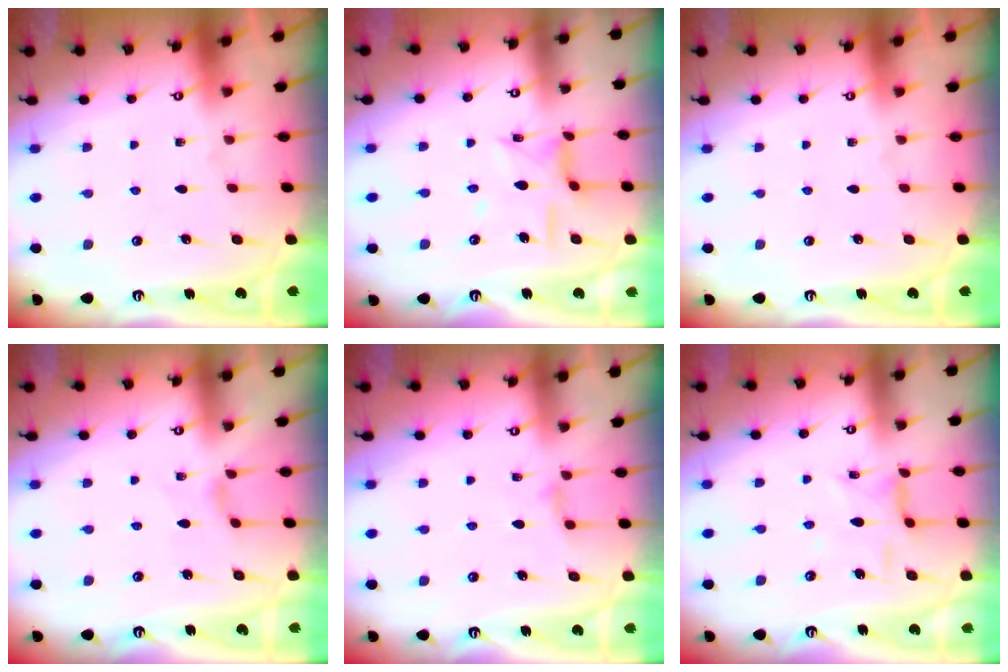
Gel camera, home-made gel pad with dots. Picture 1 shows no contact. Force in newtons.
{"total": 9.0, "press": 9.0, "slide": 0.6}
{"total": 0.0}
{"total": 2.1, "press": 2.0, "slide": 0.5}
{"total": 2.4, "press": 2.4, "slide": 0.5}
{"total": 5.5, "press": 5.5, "slide": 0.3}